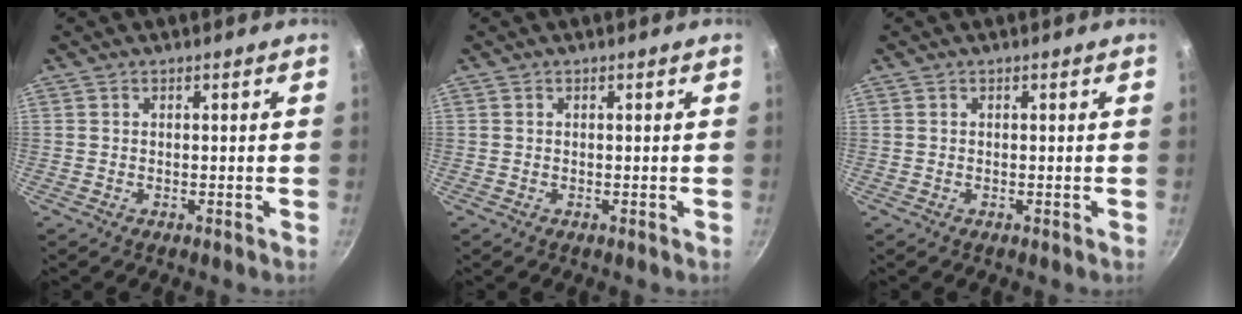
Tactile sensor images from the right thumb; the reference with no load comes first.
{"total": 0.0}
{"total": 0.0}